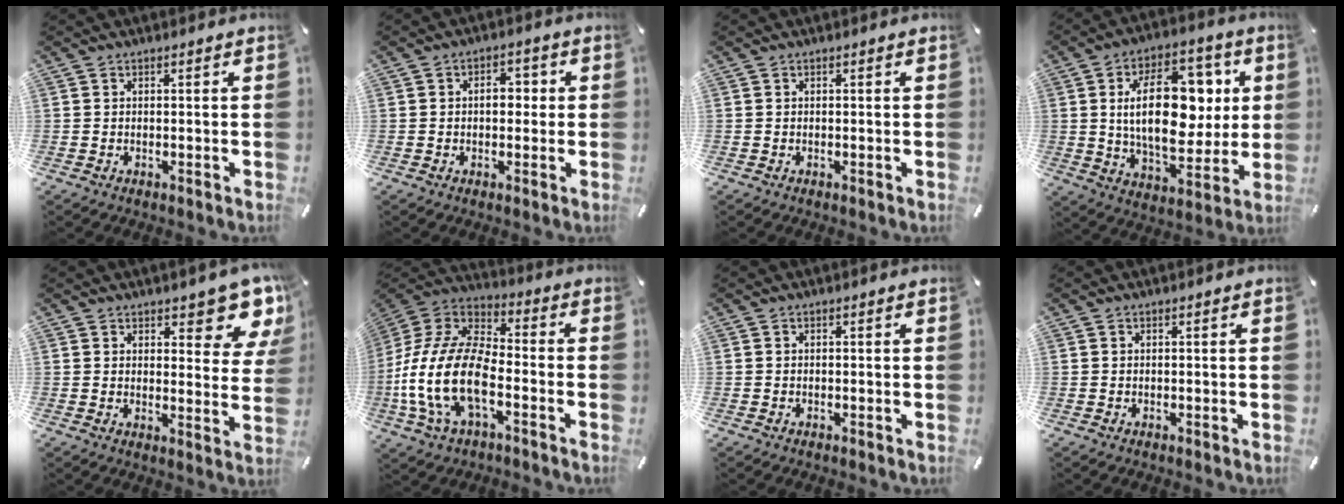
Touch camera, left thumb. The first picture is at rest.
{"total": 4.9, "force": [-0.1, 3.1, 3.7], "torque": [-0.040, 0.000, -0.012]}
{"total": 0.0}
{"total": 21.5, "force": [3.4, 12.8, 17.0], "torque": [-0.284, -0.001, 0.052]}
{"total": 9.5, "force": [7.5, 3.8, 4.5], "torque": [-0.029, -0.067, 0.126]}
{"total": 17.7, "force": [-7.2, 9.3, 13.2], "torque": [-0.294, 0.015, -0.132]}
{"total": 0.0}
{"total": 0.0}